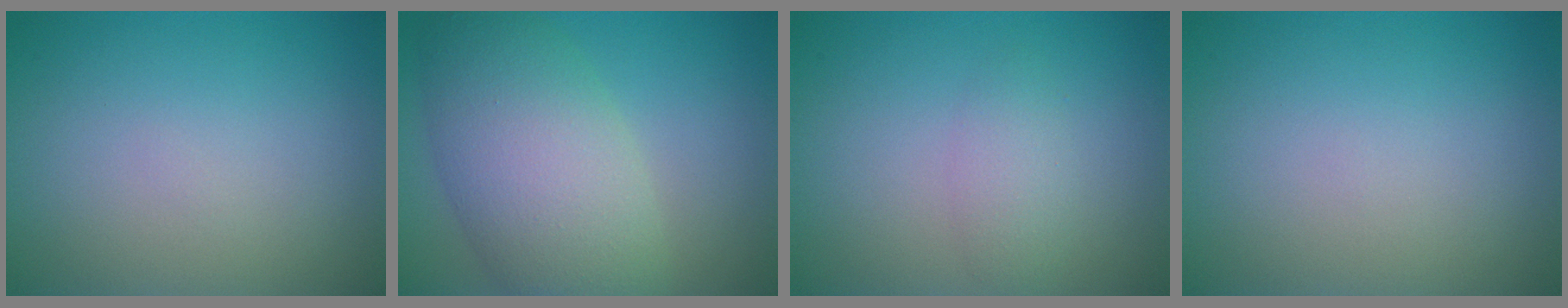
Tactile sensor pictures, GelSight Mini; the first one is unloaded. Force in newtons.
{"total": 8.9, "press": 8.9, "slide": 0.3}
{"total": 1.9, "press": 1.9, "slide": 0.1}
{"total": 0.0}